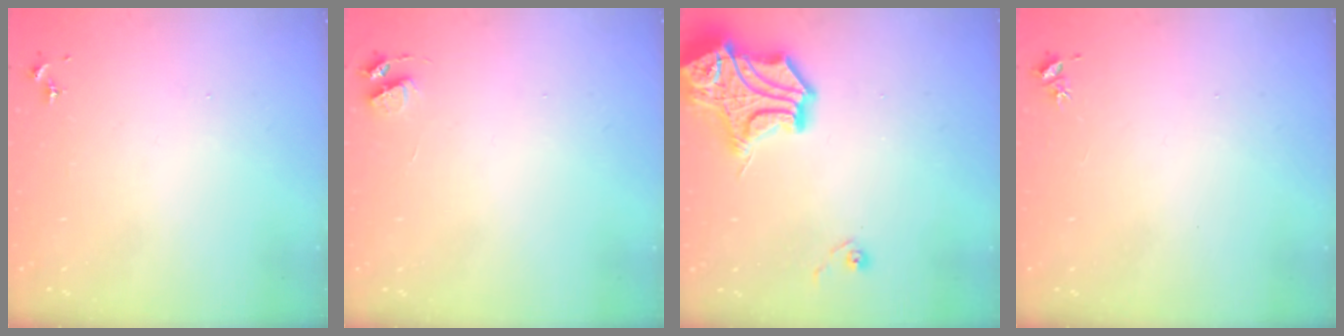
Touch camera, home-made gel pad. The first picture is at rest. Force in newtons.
{"total": 4.4, "press": 4.3, "slide": 0.6}
{"total": 21.1, "press": 21.0, "slide": 2.6}
{"total": 3.1, "press": 3.0, "slide": 0.3}